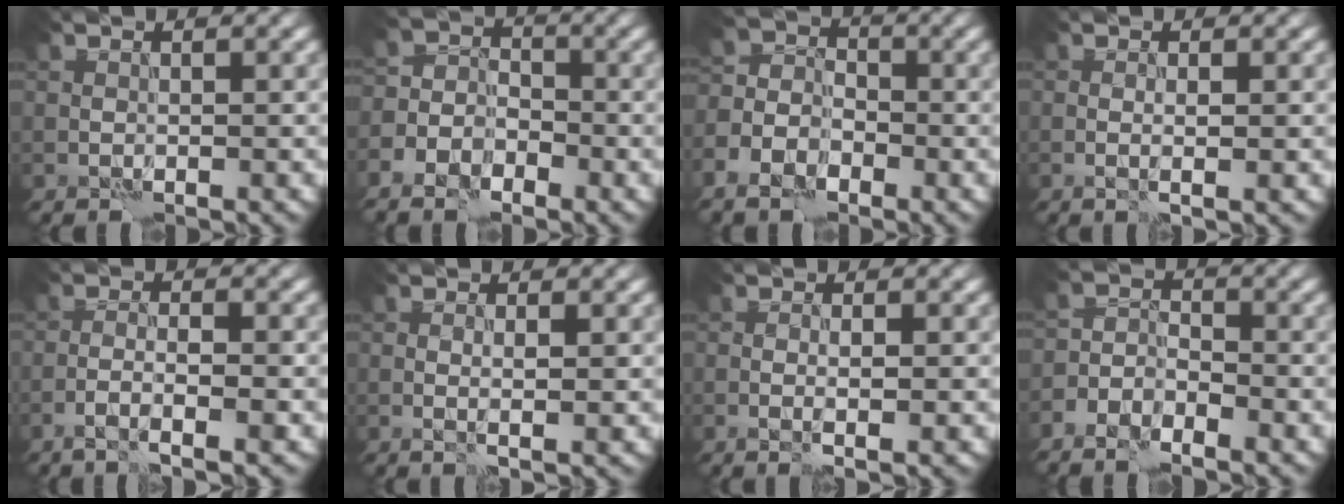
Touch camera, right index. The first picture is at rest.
{"total": 5.9, "force": [-3.8, 3.9, 2.2], "torque": [-0.010, -0.015, -0.064]}
{"total": 6.3, "force": [-4.1, 4.1, 2.5], "torque": [-0.023, -0.019, -0.065]}
{"total": 1.0, "force": [0.1, -0.1, 1.0], "torque": [-0.016, -0.002, 0.001]}
{"total": 2.8, "force": [-1.6, 0.2, 2.4], "torque": [-0.043, 0.002, -0.032]}
{"total": 1.3, "force": [0.3, 0.0, 1.3], "torque": [-0.020, -0.004, 0.006]}
{"total": 1.6, "force": [-0.1, 0.0, 1.6], "torque": [-0.026, -0.003, -0.001]}
{"total": 3.5, "force": [-2.8, 1.5, 1.6], "torque": [-0.017, 0.001, -0.060]}